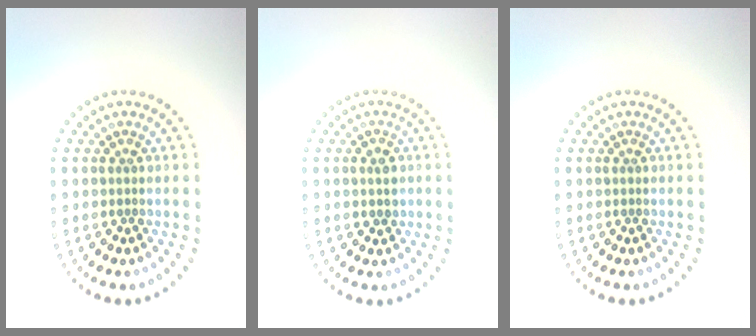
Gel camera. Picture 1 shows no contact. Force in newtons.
{"total": 1.4, "press": 1.4, "slide": 0.3}
{"total": 0.0}